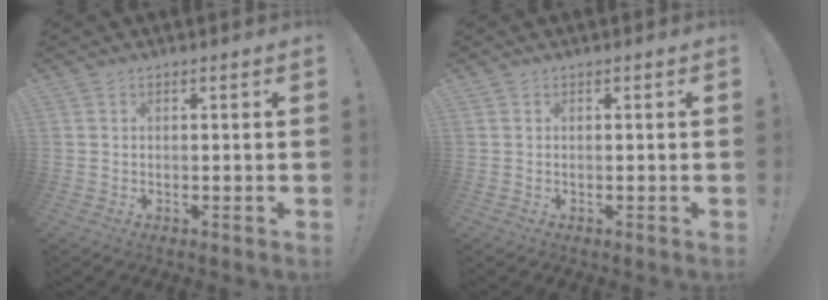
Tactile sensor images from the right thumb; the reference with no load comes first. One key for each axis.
{"total": 0.0}